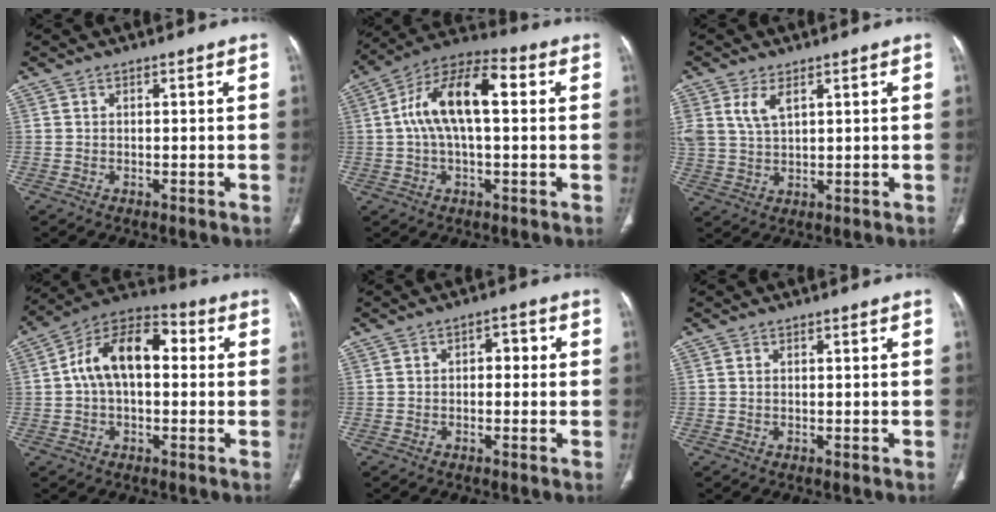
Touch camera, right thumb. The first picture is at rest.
{"total": 14.7, "force": [2.3, 6.5, 12.9], "torque": [-0.237, 0.041, 0.033]}
{"total": 5.7, "force": [2.7, 2.9, 4.0], "torque": [-0.082, -0.005, 0.064]}
{"total": 14.3, "force": [1.6, 8.4, 11.4], "torque": [-0.181, 0.041, 0.015]}
{"total": 3.0, "force": [0.1, 1.9, 2.3], "torque": [-0.012, 0.010, -0.007]}
{"total": 0.0}